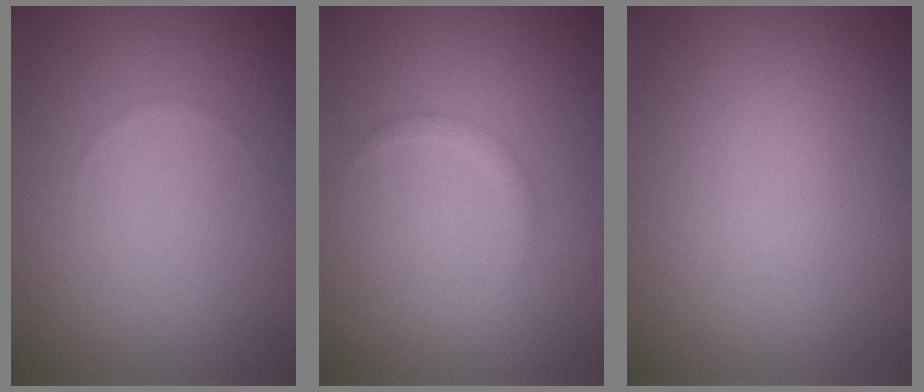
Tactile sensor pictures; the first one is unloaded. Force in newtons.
{"total": 0.9, "press": 0.9, "slide": 0.1}
{"total": 0.0}